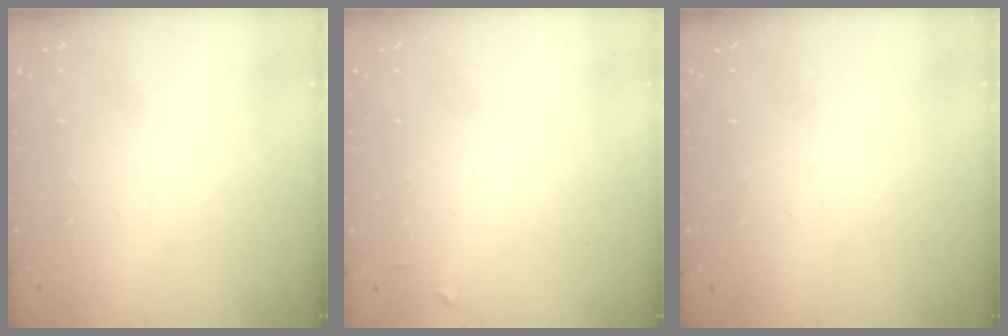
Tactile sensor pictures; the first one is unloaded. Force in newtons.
{"total": 3.5, "press": 3.5, "slide": 0.2}
{"total": 0.0}